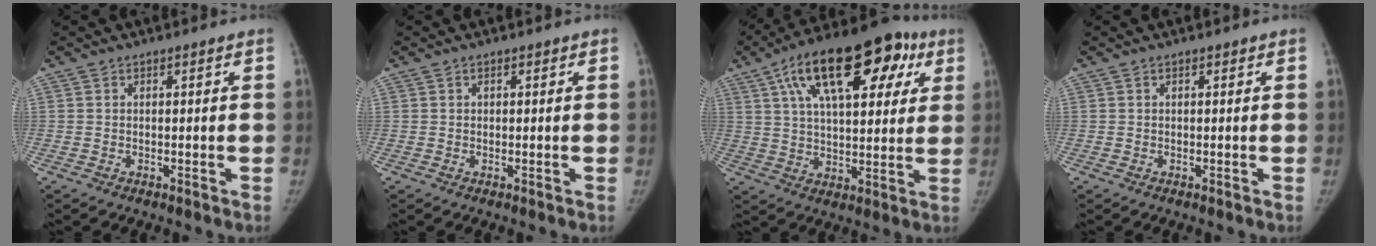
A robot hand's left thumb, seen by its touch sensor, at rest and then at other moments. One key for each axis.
{"total": 0.6, "fx": 0.3, "fy": 0.4, "fz": 0.3, "tx": 0.003, "ty": 0.000, "tz": 0.002}
{"total": 24.6, "fx": 10.8, "fy": 11.4, "fz": 19.0, "tx": -0.275, "ty": 0.018, "tz": 0.166}
{"total": 0.0}